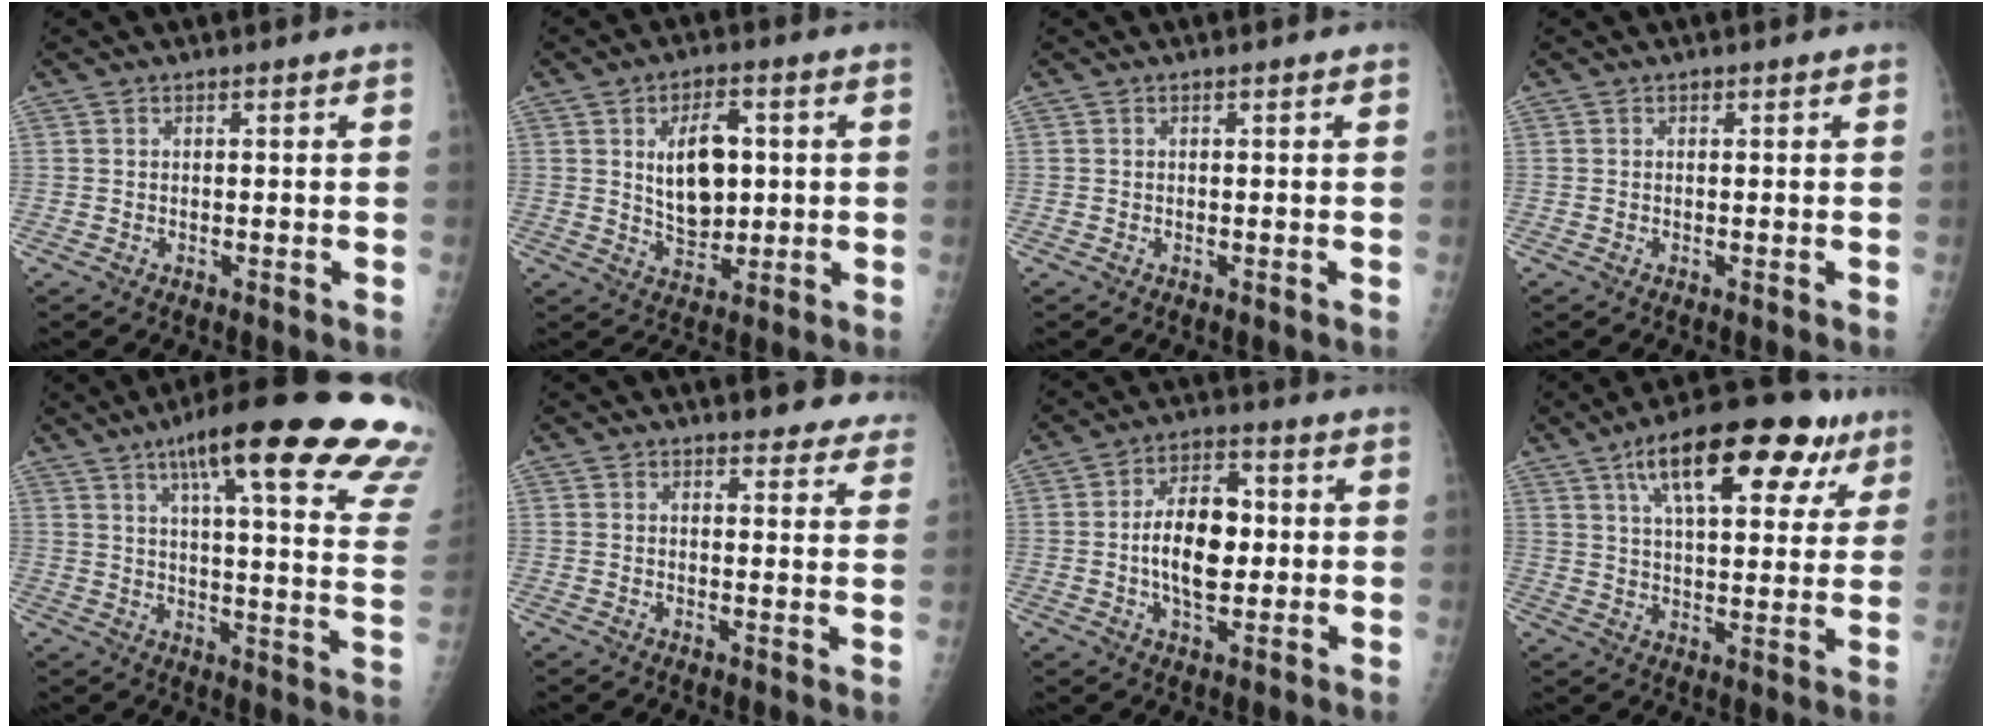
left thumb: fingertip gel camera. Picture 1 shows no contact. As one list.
[{"total": 7.7, "force": [0.9, 4.8, 5.9], "torque": [-0.070, -0.001, 0.018]}, {"total": 0.0}, {"total": 0.0}, {"total": 28.8, "force": [19.6, 4.0, 20.7], "torque": [-0.233, -0.076, 0.250]}, {"total": 9.8, "force": [8.7, 3.0, 3.3], "torque": [0.007, -0.035, 0.084]}, {"total": 10.9, "force": [-0.2, 6.4, 8.8], "torque": [-0.125, 0.011, -0.006]}, {"total": 21.1, "force": [11.1, 8.5, 15.8], "torque": [-0.200, -0.005, 0.169]}]